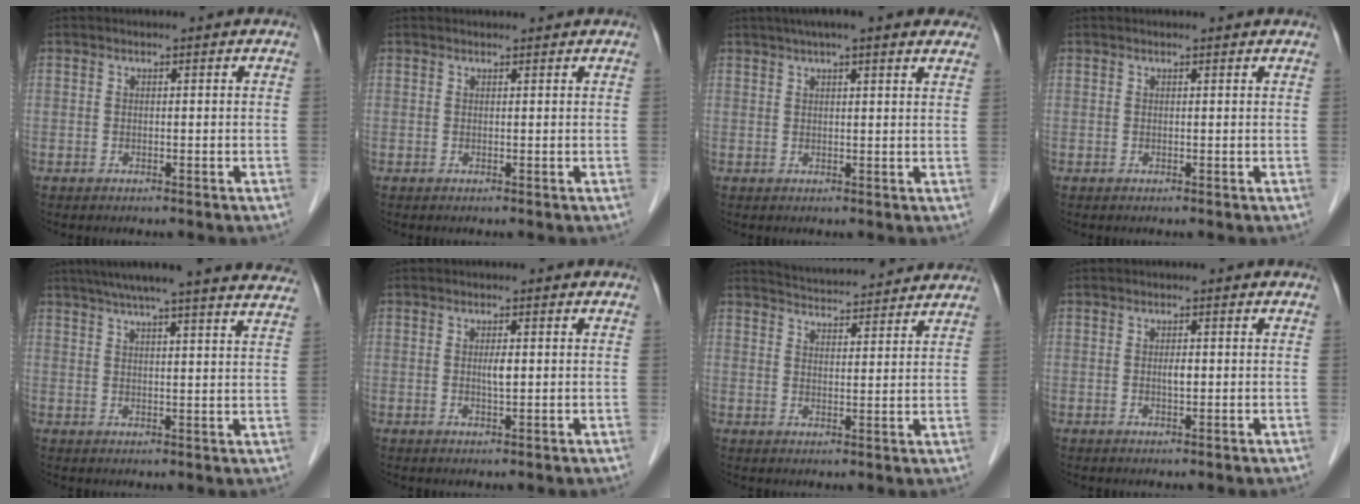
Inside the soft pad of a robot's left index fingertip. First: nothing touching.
{"total": 2.0, "force": [2.0, 0.2, 0.3], "torque": [-0.009, 0.017, 0.027]}
{"total": 11.6, "force": [9.1, 1.6, 6.9], "torque": [-0.097, 0.037, 0.114]}
{"total": 1.5, "force": [1.5, 0.1, 0.3], "torque": [-0.012, 0.007, 0.016]}
{"total": 24.8, "force": [22.2, 0.8, 11.0], "torque": [-0.170, -0.013, 0.269]}
{"total": 1.7, "force": [0.2, 0.3, 1.7], "torque": [-0.031, 0.000, 0.003]}
{"total": 13.7, "force": [13.1, 1.7, 3.6], "torque": [-0.052, 0.017, 0.170]}
{"total": 1.3, "force": [0.1, 0.4, 1.2], "torque": [-0.021, 0.001, 0.001]}